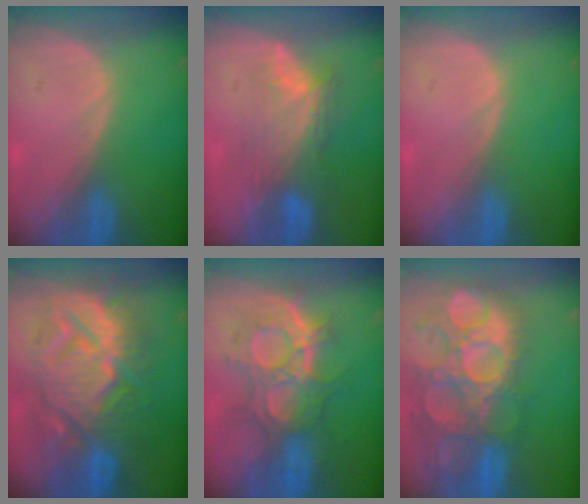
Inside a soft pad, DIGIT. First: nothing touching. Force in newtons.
{"total": 7.3, "press": 7.1, "slide": 1.8}
{"total": 0.0}
{"total": 14.0, "press": 13.9, "slide": 1.4}
{"total": 9.9, "press": 9.6, "slide": 2.6}
{"total": 15.0, "press": 12.6, "slide": 8.2}